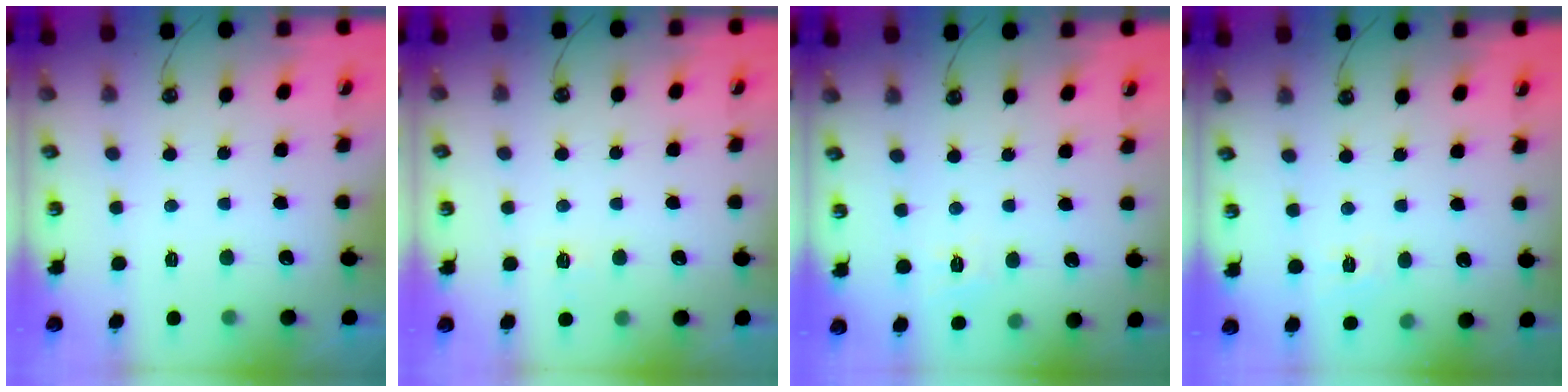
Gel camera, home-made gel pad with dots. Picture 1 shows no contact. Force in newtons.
{"total": 2.7, "press": 2.7, "slide": 0.4}
{"total": 3.8, "press": 3.8, "slide": 0.6}
{"total": 3.3, "press": 3.3, "slide": 0.5}